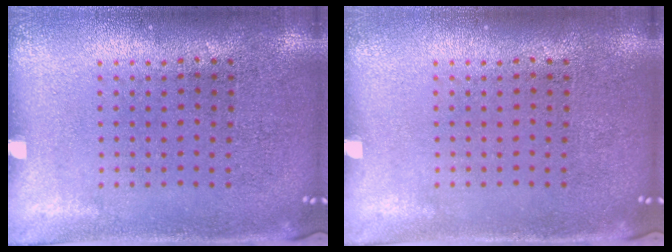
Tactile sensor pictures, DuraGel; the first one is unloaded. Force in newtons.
{"total": 0.0}